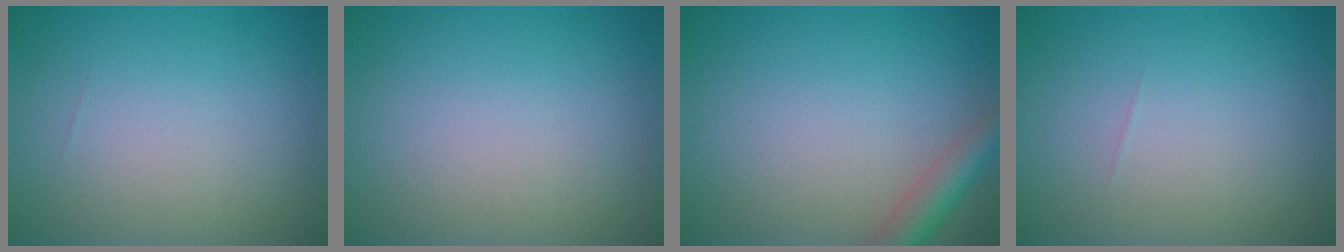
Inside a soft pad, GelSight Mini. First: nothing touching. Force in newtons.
{"total": 0.0}
{"total": 3.2, "press": 3.2, "slide": 0.2}
{"total": 0.0}